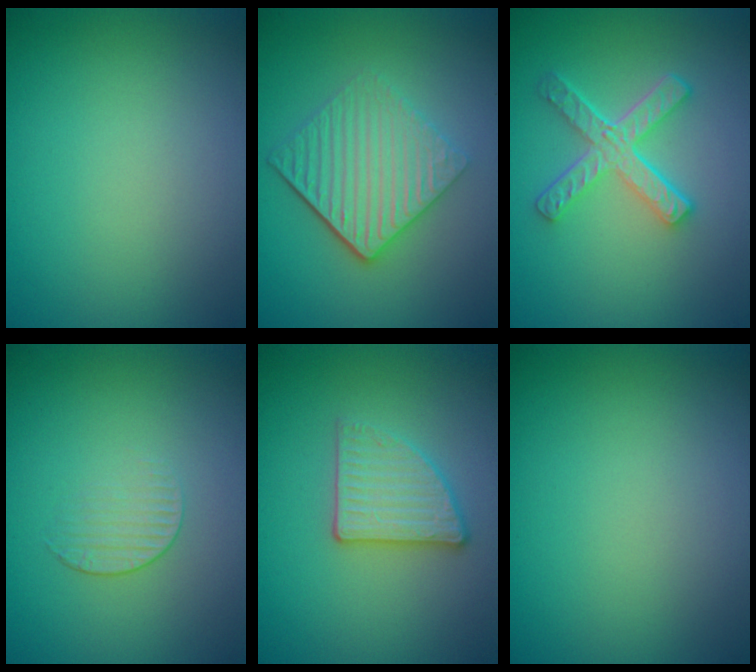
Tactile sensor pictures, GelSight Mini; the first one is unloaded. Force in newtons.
{"total": 4.8, "press": 3.6, "slide": 3.2}
{"total": 4.5, "press": 3.3, "slide": 3.1}
{"total": 1.2, "press": 0.4, "slide": 1.2}
{"total": 2.9, "press": 2.7, "slide": 1.1}
{"total": 0.0}